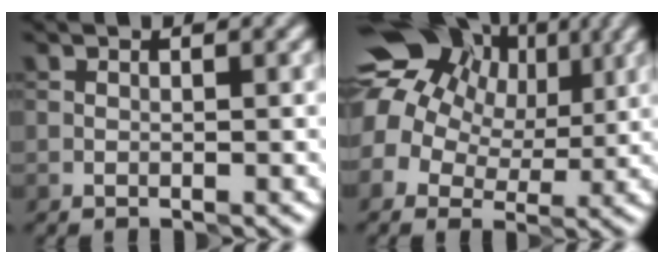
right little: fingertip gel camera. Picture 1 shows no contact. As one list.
[{"total": 16.7, "force": [5.5, 12.8, 9.1], "torque": [-0.191, 0.039, 0.080]}]